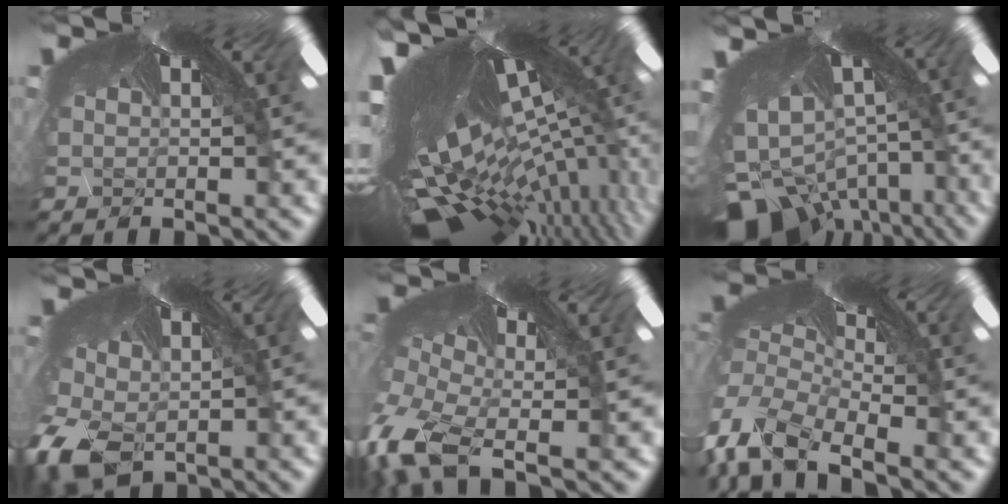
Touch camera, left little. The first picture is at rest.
{"total": 8.1, "force": [-7.6, -0.3, 3.0], "torque": [-0.081, -0.101, -0.069]}
{"total": 9.9, "force": [-9.8, 1.9, -0.1], "torque": [-0.041, -0.107, -0.120]}
{"total": 6.2, "force": [-5.5, 2.5, 1.2], "torque": [-0.094, -0.072, -0.066]}
{"total": 10.9, "force": [-10.8, -0.2, 1.7], "torque": [-0.101, -0.091, -0.154]}
{"total": 10.0, "force": [-9.9, -0.4, 1.5], "torque": [-0.065, -0.076, -0.140]}